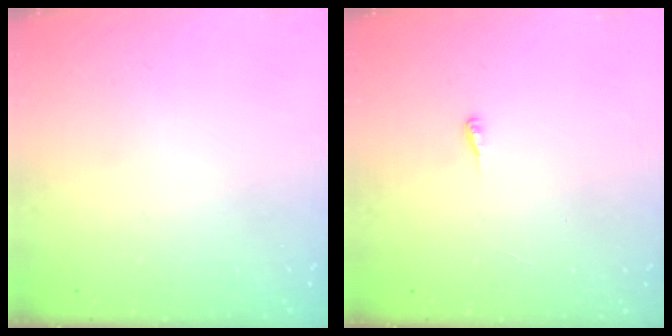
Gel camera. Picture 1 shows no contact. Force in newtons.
{"total": 4.1, "press": 4.0, "slide": 0.5}